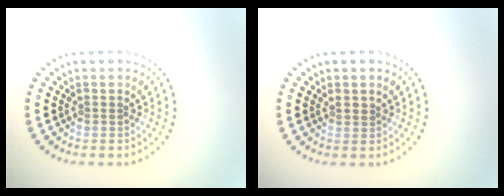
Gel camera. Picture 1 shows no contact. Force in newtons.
{"total": 0.5, "press": 0.3, "slide": 0.4}